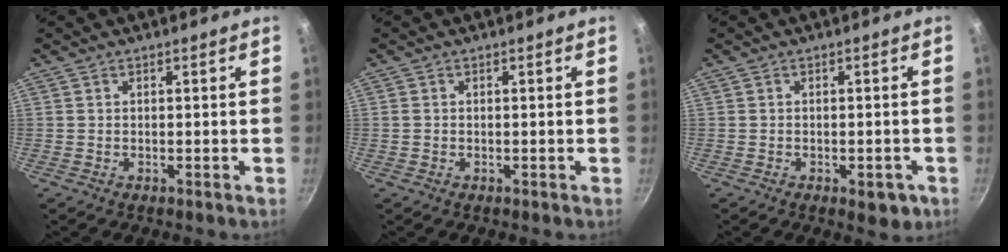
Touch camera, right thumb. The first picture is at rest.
{"total": 0.7, "force": [-0.1, 0.6, 0.3], "torque": [-0.004, 0.002, -0.003]}
{"total": 4.1, "force": [-1.8, 2.1, 2.9], "torque": [-0.021, 0.011, -0.015]}